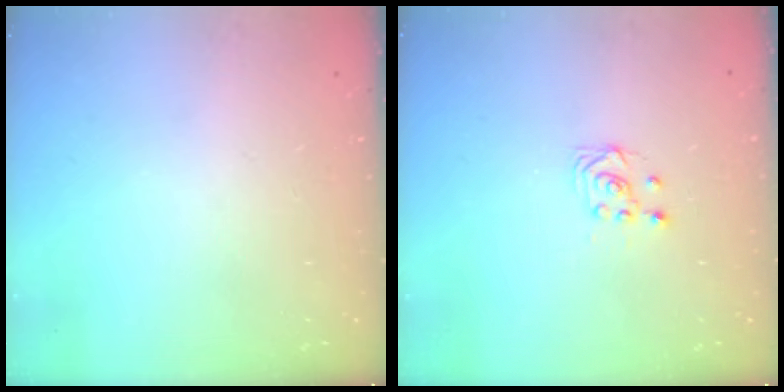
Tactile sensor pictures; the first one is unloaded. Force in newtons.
{"total": 2.7, "press": 2.4, "slide": 1.3}